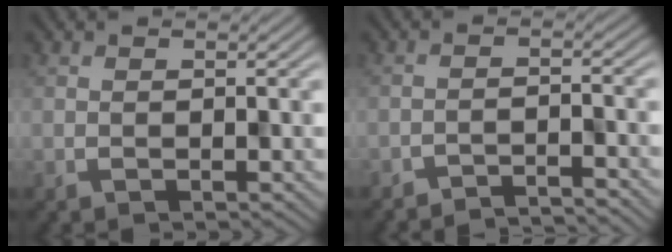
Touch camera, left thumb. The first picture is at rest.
{"total": 3.4, "force": [-3.4, -0.4, -0.6], "torque": [0.015, 0.013, -0.064]}